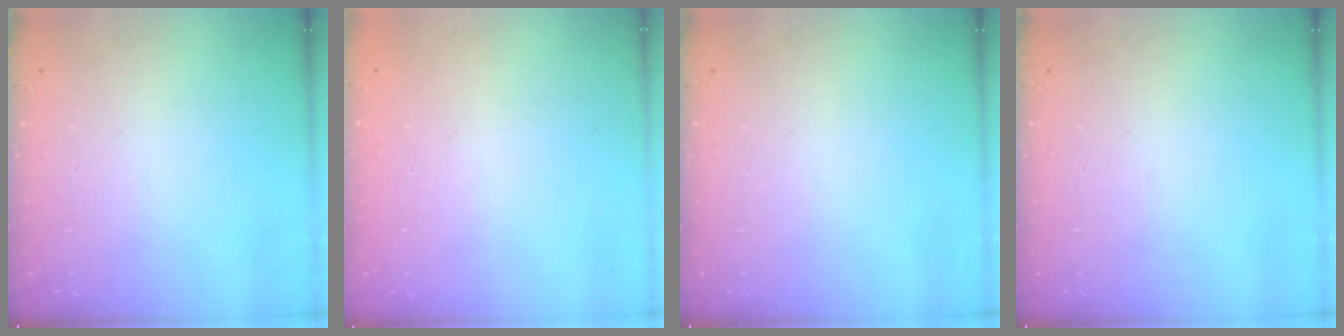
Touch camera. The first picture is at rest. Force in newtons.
{"total": 0.0}
{"total": 0.0}
{"total": 0.0}